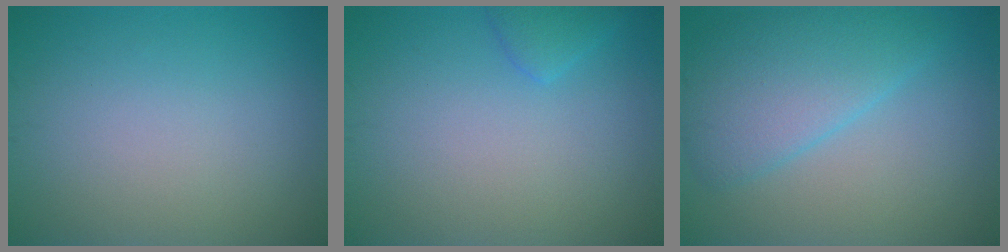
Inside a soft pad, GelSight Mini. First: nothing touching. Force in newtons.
{"total": 1.4, "press": 1.4, "slide": 0.1}
{"total": 5.2, "press": 5.2, "slide": 0.1}